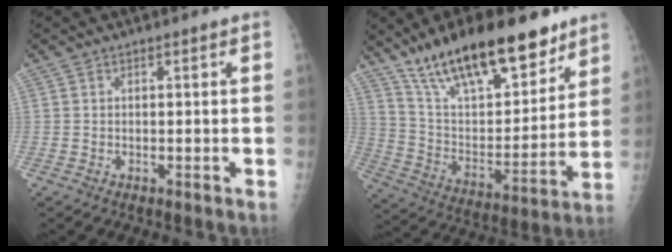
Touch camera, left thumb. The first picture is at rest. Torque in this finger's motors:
{"motor_torque": [0.72, 0.72, 1.40, -1.37, 0.25]}